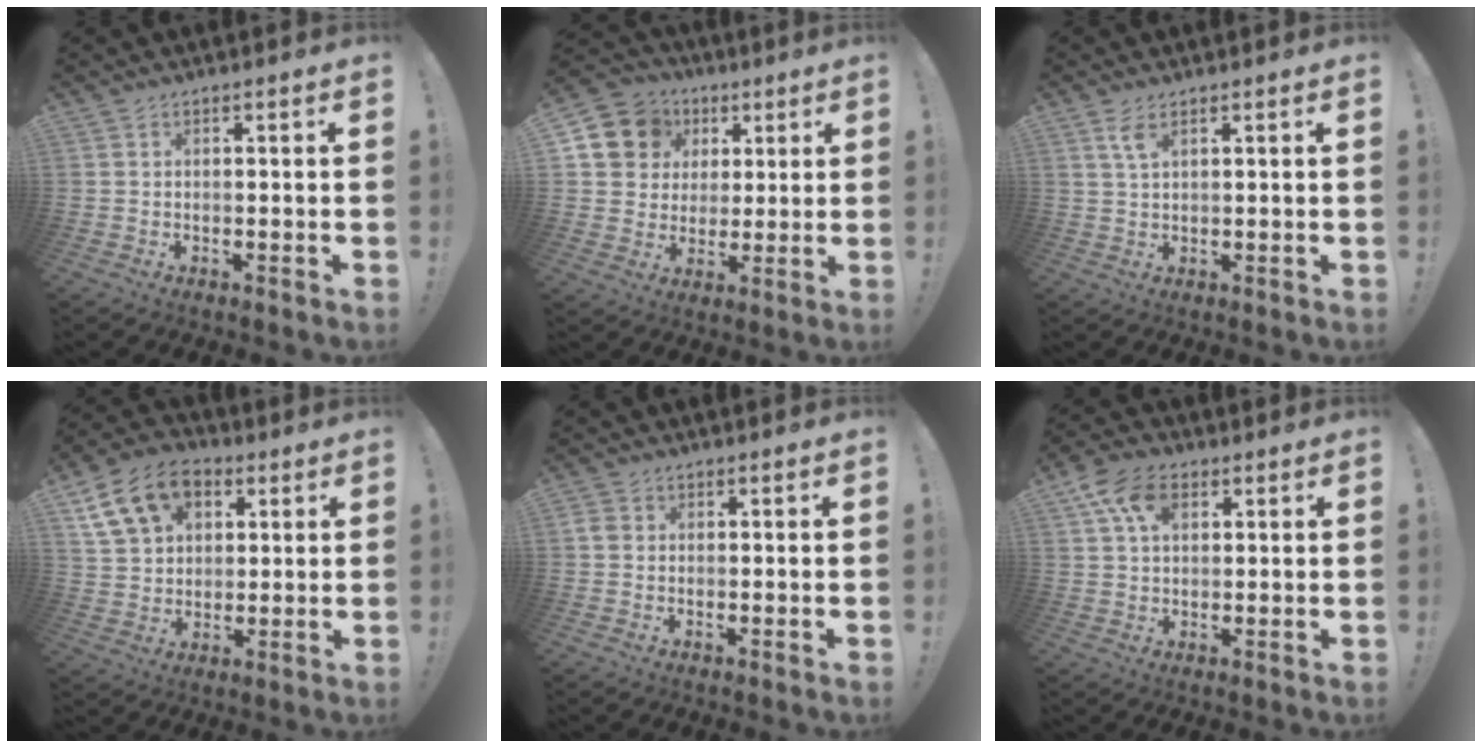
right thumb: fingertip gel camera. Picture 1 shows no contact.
{"total": 11.9, "force": [4.3, 10.5, 3.6], "torque": [-0.049, -0.015, 0.093]}
{"total": 3.9, "force": [2.1, 1.6, 2.9], "torque": [-0.048, -0.007, 0.036]}
{"total": 15.7, "force": [6.8, 11.4, 8.5], "torque": [-0.135, -0.018, 0.132]}
{"total": 2.3, "force": [0.3, 1.9, 1.3], "torque": [-0.024, 0.005, 0.007]}
{"total": 10.5, "force": [4.3, 6.8, 6.7], "torque": [-0.121, -0.001, 0.081]}